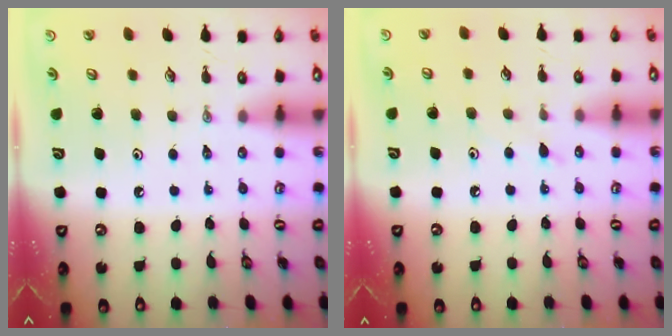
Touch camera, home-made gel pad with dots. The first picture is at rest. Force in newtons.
{"total": 5.4, "press": 5.4, "slide": 0.6}